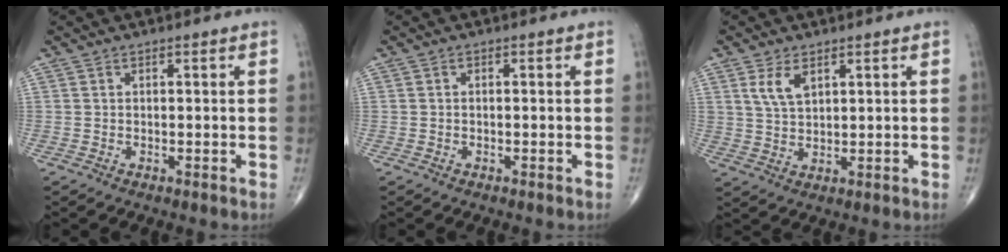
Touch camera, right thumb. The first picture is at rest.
{"total": 0.0}
{"total": 4.7, "force": [2.3, 2.4, 3.3], "torque": [-0.060, -0.010, 0.050]}